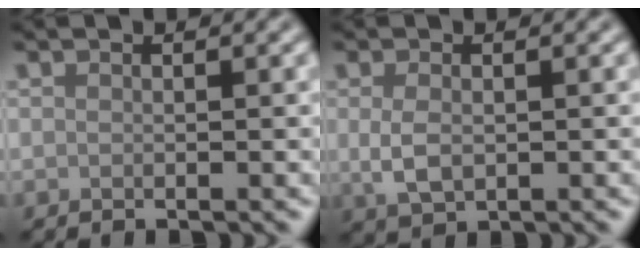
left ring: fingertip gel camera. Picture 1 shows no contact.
{"total": 2.4, "force": [0.0, 1.4, 1.9], "torque": [-0.044, -0.003, 0.003]}